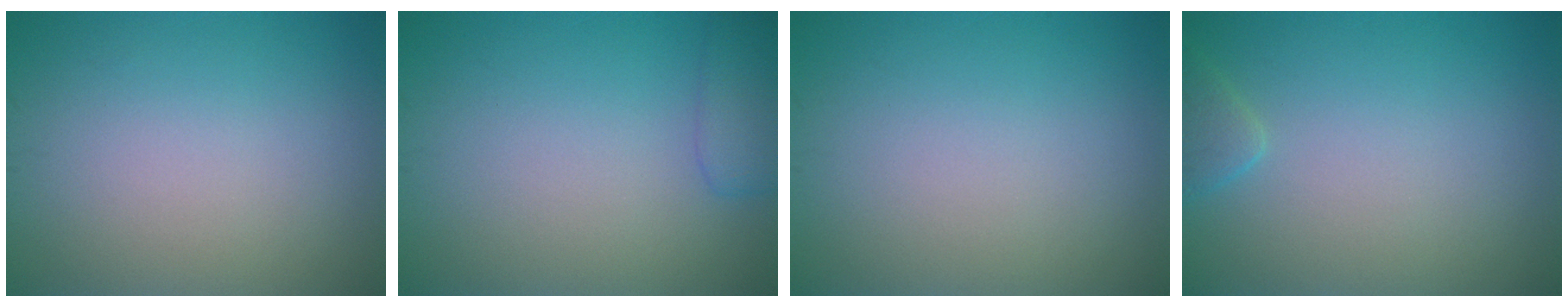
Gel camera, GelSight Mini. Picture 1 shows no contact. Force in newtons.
{"total": 2.3, "press": 2.3, "slide": 0.2}
{"total": 0.0}
{"total": 1.5, "press": 1.5, "slide": 0.2}